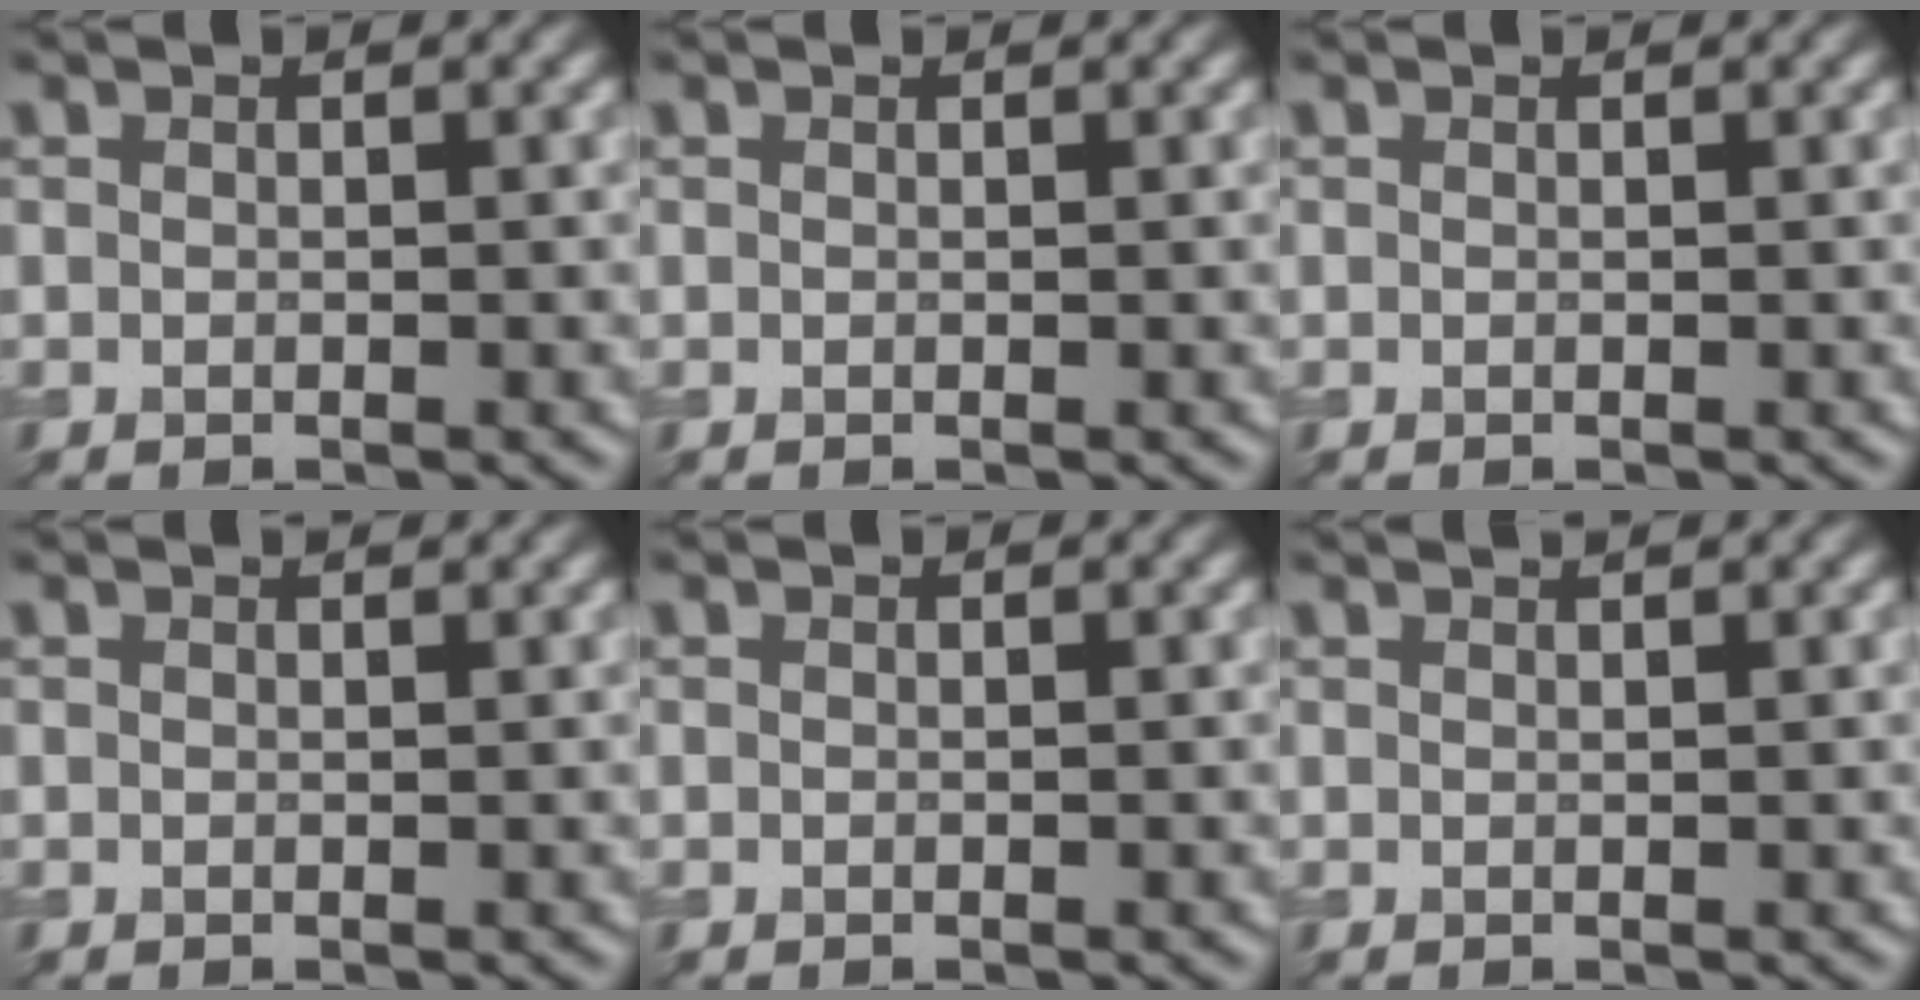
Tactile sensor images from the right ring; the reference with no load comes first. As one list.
[{"total": 0.0}, {"total": 0.0}, {"total": 0.5, "force": [0.5, 0.1, 0.2], "torque": [-0.003, -0.002, 0.007]}, {"total": 0.0}, {"total": 1.3, "force": [1.0, 0.4, 0.7], "torque": [-0.001, -0.003, 0.003]}]